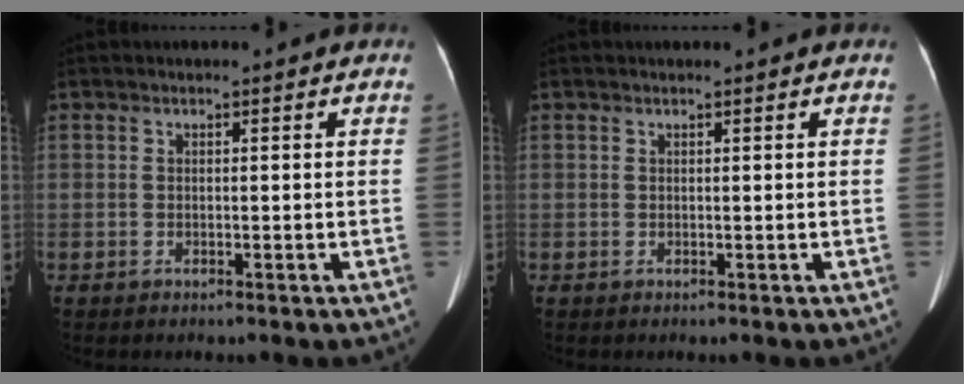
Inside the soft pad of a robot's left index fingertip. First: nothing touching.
{"total": 0.0}